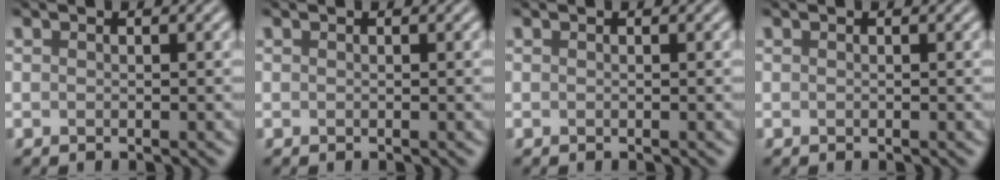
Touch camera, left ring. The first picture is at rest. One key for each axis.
{"total": 0.0}
{"total": 0.0}
{"total": 0.0}